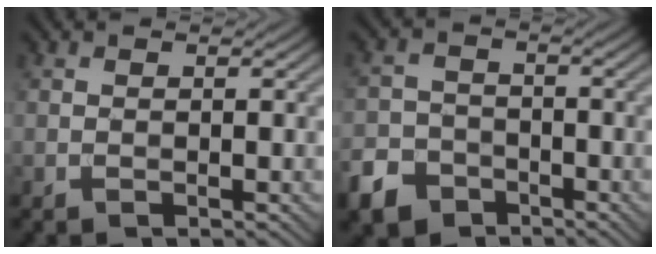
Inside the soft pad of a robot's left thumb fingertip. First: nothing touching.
{"total": 6.3, "force": [-4.2, 4.2, 2.1], "torque": [-0.048, -0.008, -0.088]}